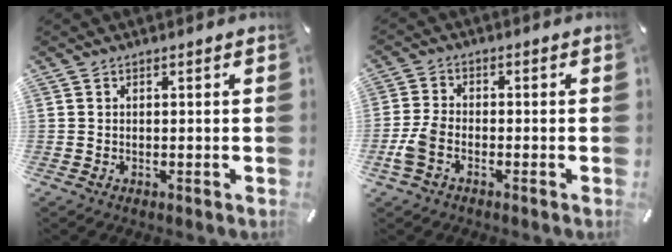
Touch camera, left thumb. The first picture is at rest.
{"total": 5.4, "force": [-2.3, 3.1, 3.7], "torque": [-0.091, 0.005, -0.048]}